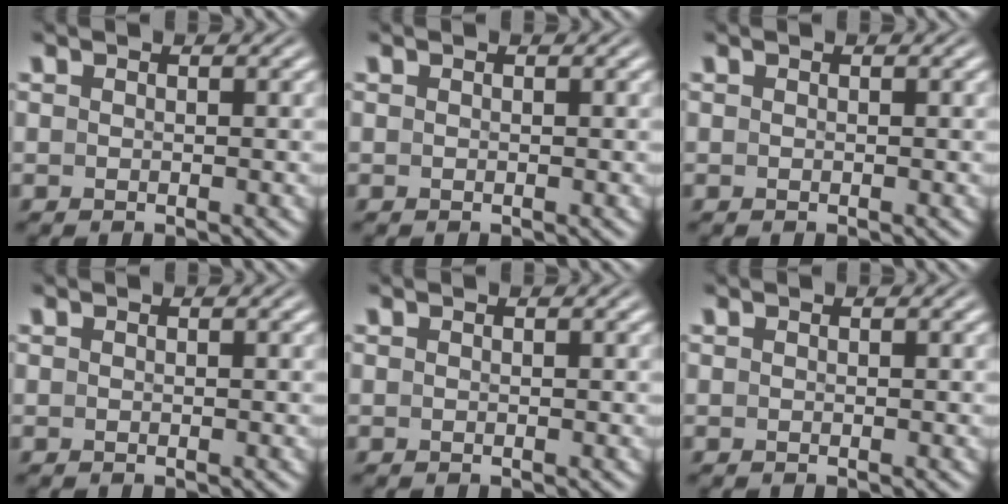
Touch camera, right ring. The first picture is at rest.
{"total": 0.0}
{"total": 0.0}
{"total": 0.0}
{"total": 0.0}
{"total": 0.0}